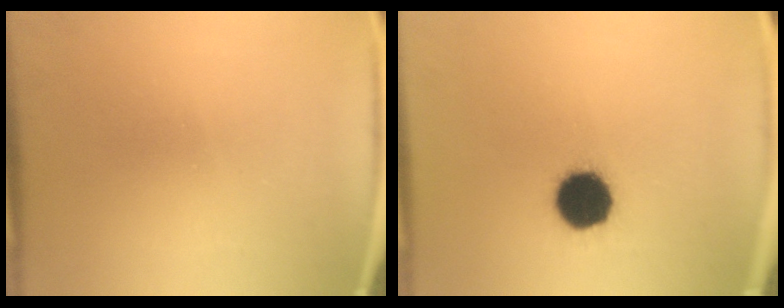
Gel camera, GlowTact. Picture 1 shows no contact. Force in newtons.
{"total": 13.4}